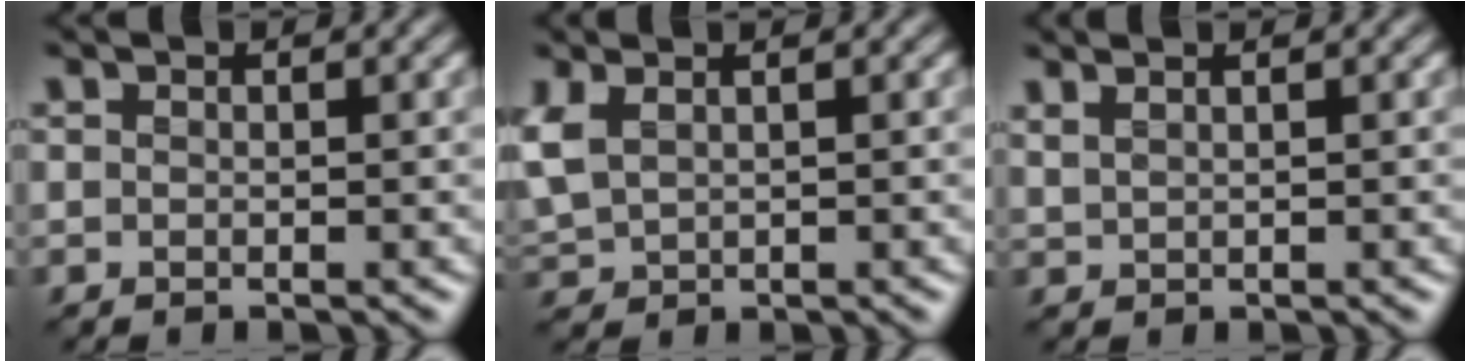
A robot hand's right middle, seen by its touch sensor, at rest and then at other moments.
{"total": 3.2, "force": [0.6, 2.0, 2.4], "torque": [-0.072, 0.004, 0.017]}
{"total": 1.3, "force": [1.0, 0.3, 0.8], "torque": [-0.017, 0.007, 0.019]}